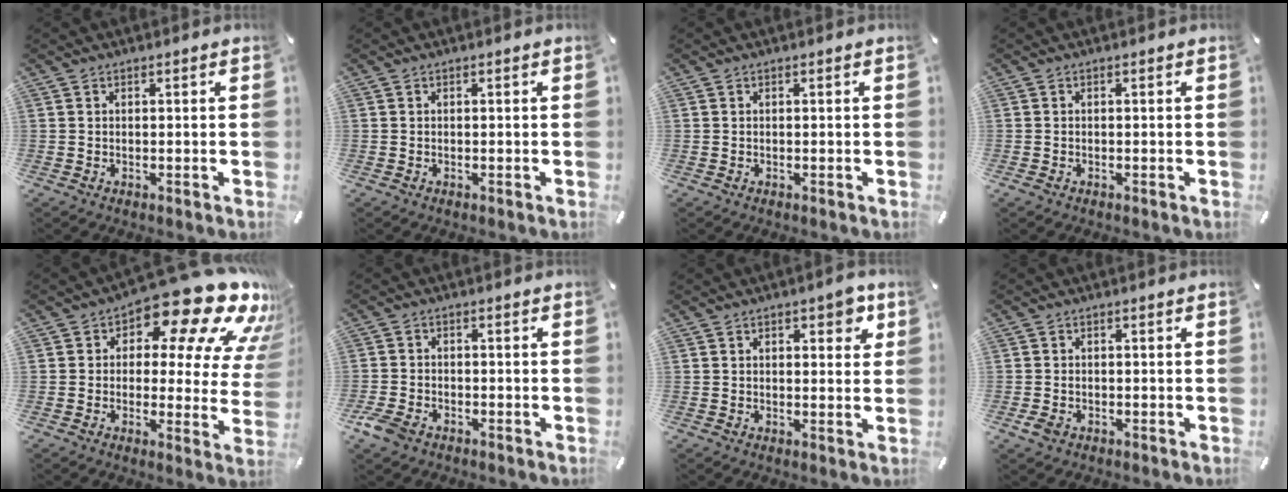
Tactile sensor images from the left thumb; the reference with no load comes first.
{"total": 0.0}
{"total": 0.0}
{"total": 0.5, "force": [-0.4, 0.4, 0.1], "torque": [-0.001, 0.000, -0.008]}
{"total": 19.0, "force": [11.6, 8.1, 12.7], "torque": [-0.174, -0.086, 0.188]}
{"total": 4.2, "force": [-2.8, 2.6, 1.8], "torque": [-0.054, 0.007, -0.058]}
{"total": 4.8, "force": [2.0, 2.4, 3.6], "torque": [-0.043, -0.003, 0.027]}
{"total": 1.7, "force": [-0.7, 1.4, 0.7], "torque": [-0.011, 0.003, -0.012]}